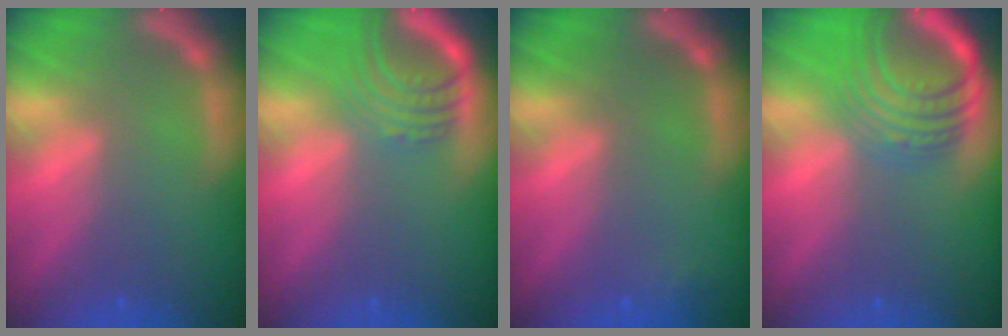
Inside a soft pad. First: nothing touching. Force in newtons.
{"total": 6.1}
{"total": 0.9}
{"total": 10.0}